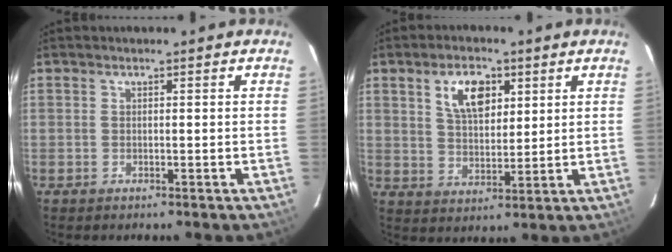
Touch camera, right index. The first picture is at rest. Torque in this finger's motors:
{"motor_torque": [0.67, 0.13, 0.23, 0.07]}